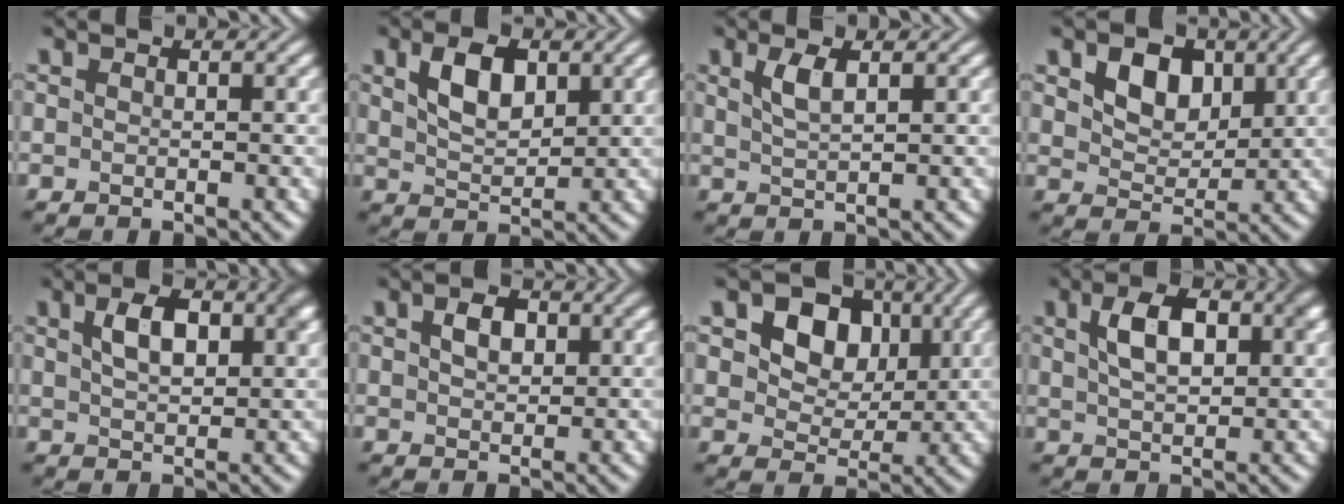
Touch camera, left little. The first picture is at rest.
{"total": 4.1, "force": [1.8, 2.3, 3.0], "torque": [-0.060, 0.004, 0.035]}
{"total": 2.1, "force": [1.0, 0.6, 1.7], "torque": [-0.035, 0.000, 0.022]}
{"total": 4.4, "force": [1.8, 3.0, 2.6], "torque": [-0.055, -0.004, 0.025]}
{"total": 5.2, "force": [1.7, 2.6, 4.1], "torque": [-0.073, 0.007, 0.030]}
{"total": 2.6, "force": [0.9, 1.6, 1.9], "torque": [-0.035, 0.003, 0.016]}
{"total": 7.6, "force": [2.9, 5.6, 4.3], "torque": [-0.090, 0.002, 0.042]}
{"total": 5.8, "force": [1.8, 2.9, 4.6], "torque": [-0.084, 0.008, 0.031]}